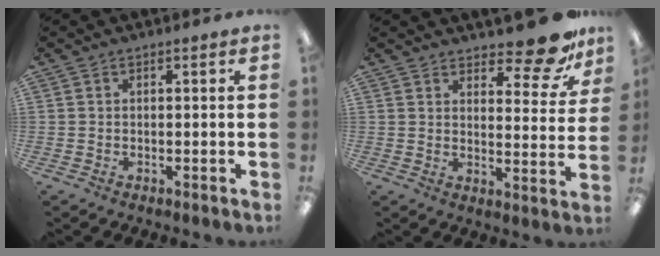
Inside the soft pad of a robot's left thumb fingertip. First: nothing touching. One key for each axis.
{"total": 10.8, "fx": 9.0, "fy": 3.0, "fz": 5.2, "tx": -0.058, "ty": -0.069, "tz": 0.156}